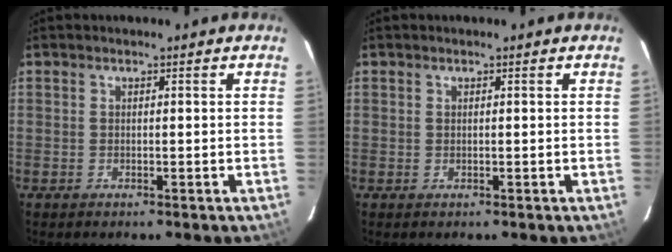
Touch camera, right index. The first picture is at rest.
{"total": 0.0}